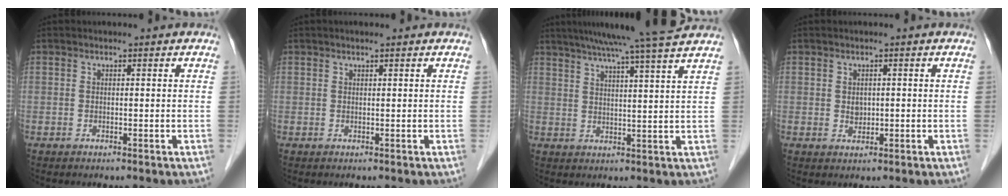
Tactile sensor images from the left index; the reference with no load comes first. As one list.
[{"total": 0.9, "force": [0.8, 0.0, 0.5], "torque": [-0.006, 0.007, 0.016]}, {"total": 14.3, "force": [11.9, -1.3, 7.7], "torque": [-0.124, 0.018, 0.159]}, {"total": 1.4, "force": [0.2, 1.1, 0.8], "torque": [-0.011, 0.002, 0.008]}]